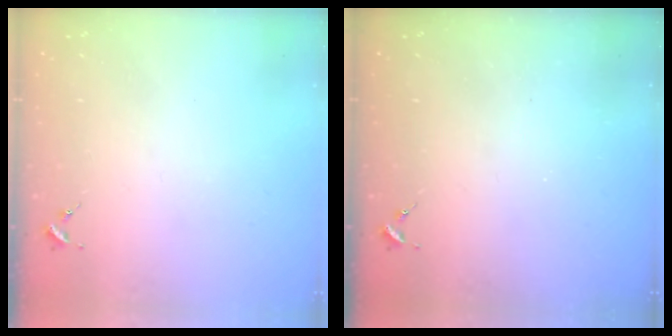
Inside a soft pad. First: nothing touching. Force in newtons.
{"total": 0.0}